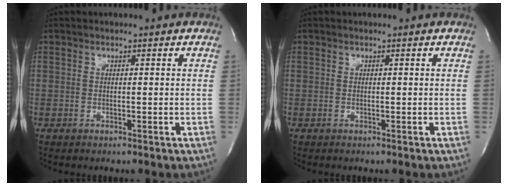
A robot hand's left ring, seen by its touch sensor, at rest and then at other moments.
{"total": 0.0}